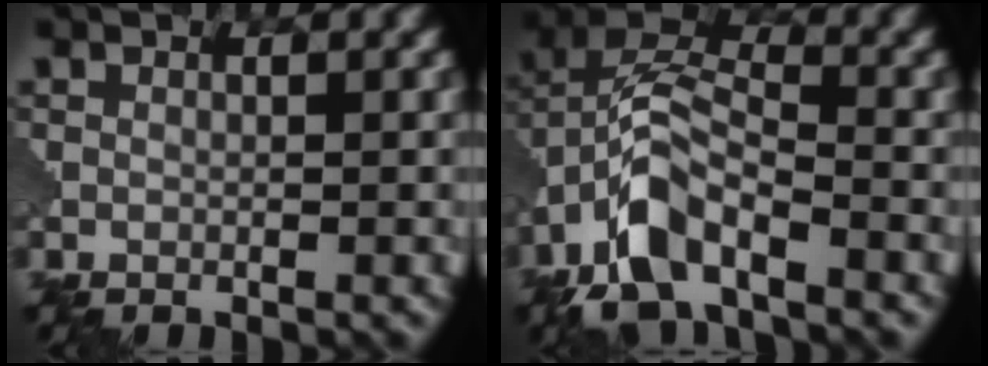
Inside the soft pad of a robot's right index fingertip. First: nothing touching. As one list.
[{"total": 8.3, "force": [-4.5, 3.7, 5.9], "torque": [-0.116, 0.009, -0.098]}]